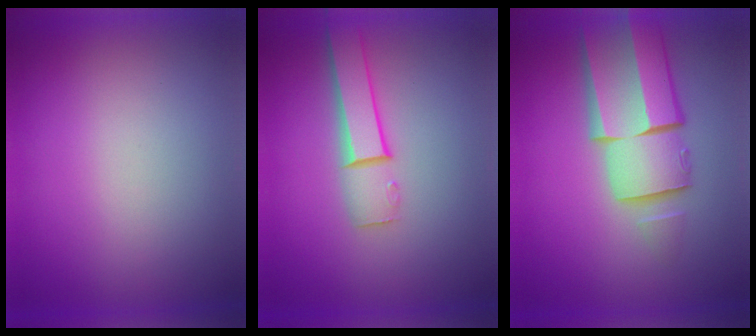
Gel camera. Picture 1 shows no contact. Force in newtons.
{"total": 4.5}
{"total": 7.6}